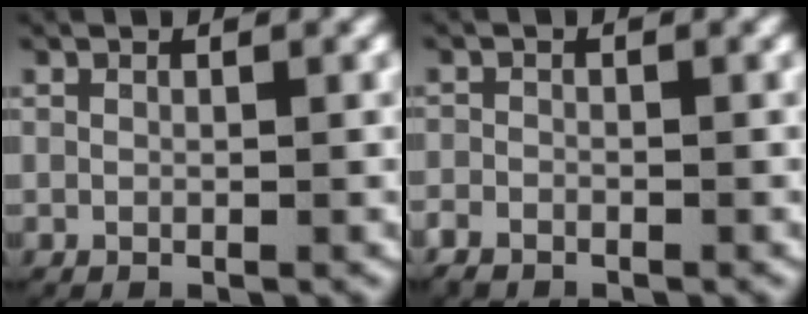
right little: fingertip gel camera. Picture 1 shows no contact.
{"total": 1.8, "force": [-1.3, 1.2, 0.3], "torque": [-0.018, -0.010, -0.021]}